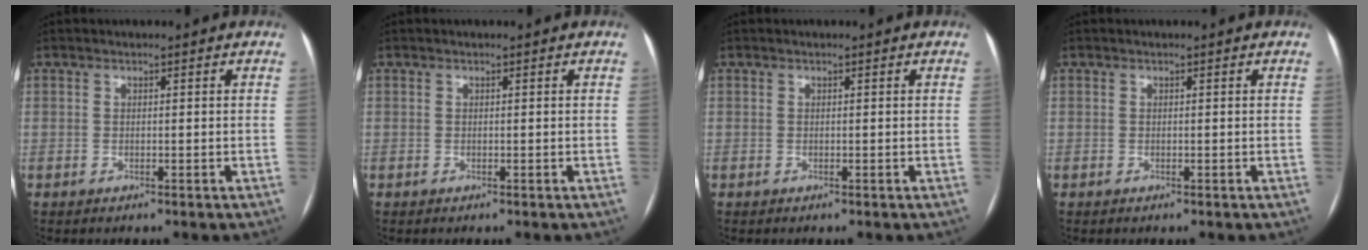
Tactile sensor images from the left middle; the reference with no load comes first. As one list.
[{"total": 0.0}, {"total": 0.0}, {"total": 0.0}]